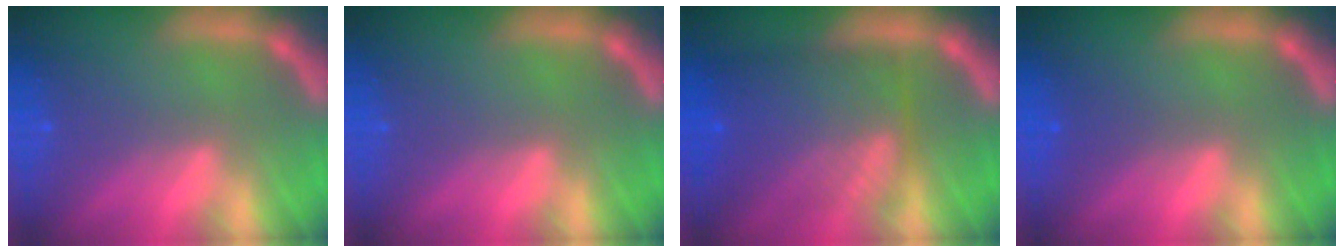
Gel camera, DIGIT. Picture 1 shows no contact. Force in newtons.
{"total": 0.0}
{"total": 9.1}
{"total": 1.0}